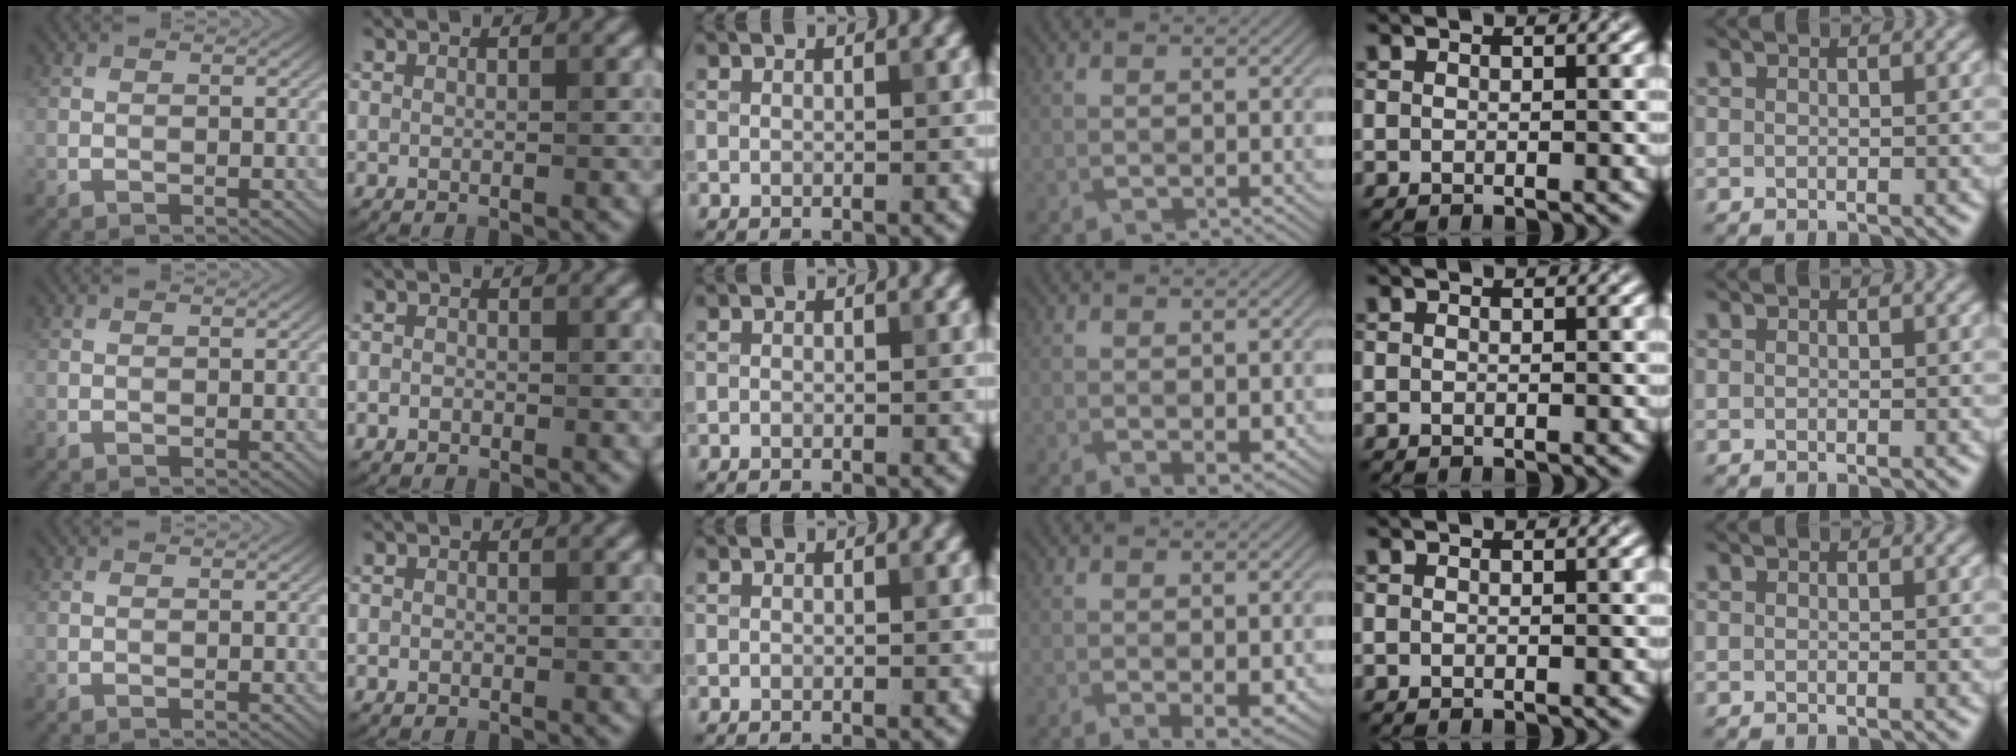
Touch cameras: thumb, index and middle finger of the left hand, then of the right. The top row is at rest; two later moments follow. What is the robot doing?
{"motion": "fold", "object": "napkin"}